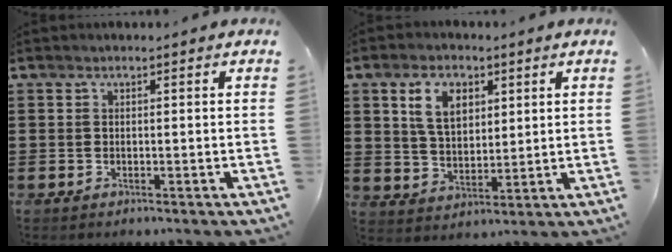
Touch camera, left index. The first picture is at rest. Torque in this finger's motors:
{"motor_torque": [1.72, -0.42, 0.89, 0.09]}